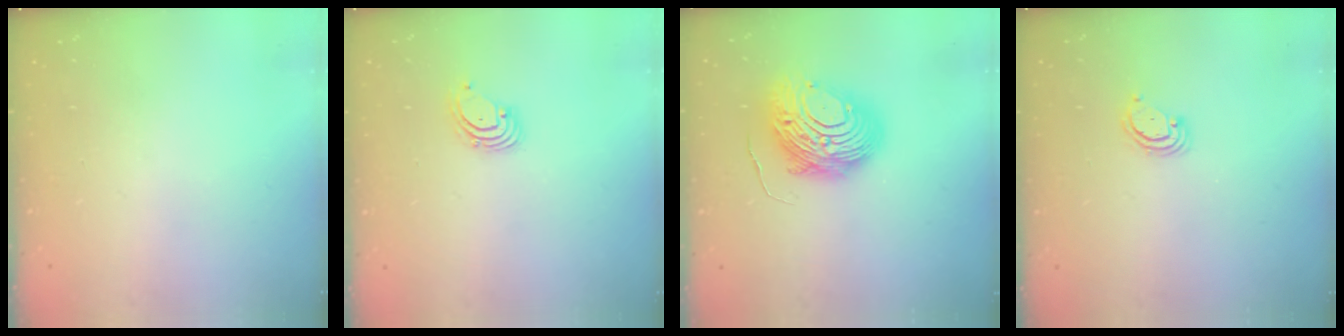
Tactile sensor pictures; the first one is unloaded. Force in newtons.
{"total": 1.8, "press": 1.8, "slide": 0.2}
{"total": 11.6, "press": 11.6, "slide": 0.9}
{"total": 2.9, "press": 2.9, "slide": 0.3}